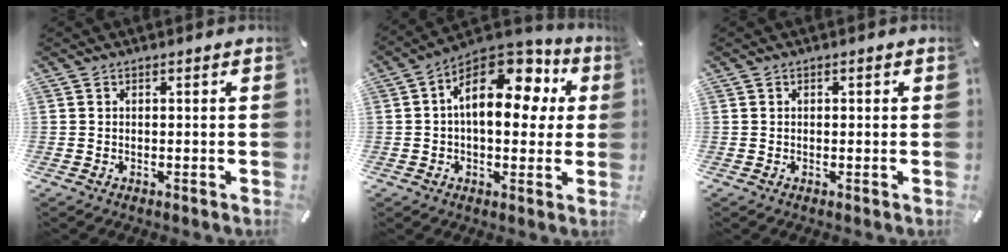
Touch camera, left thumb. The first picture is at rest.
{"total": 17.1, "force": [4.8, 9.8, 13.1], "torque": [-0.200, -0.022, 0.081]}
{"total": 0.6, "force": [0.0, 0.4, 0.5], "torque": [-0.009, 0.002, -0.001]}